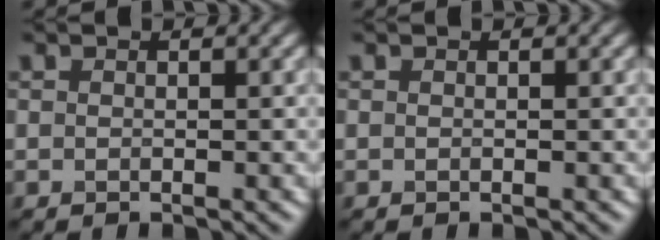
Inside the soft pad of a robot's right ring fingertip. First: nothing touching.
{"total": 0.0}